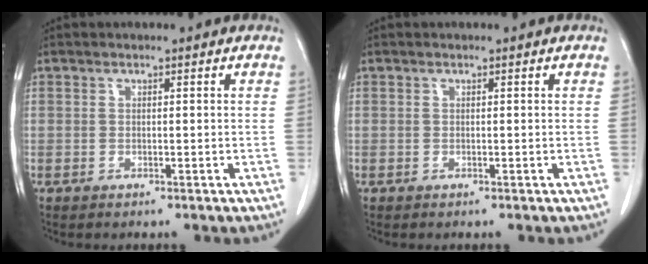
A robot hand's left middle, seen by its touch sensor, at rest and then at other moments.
{"total": 0.0}